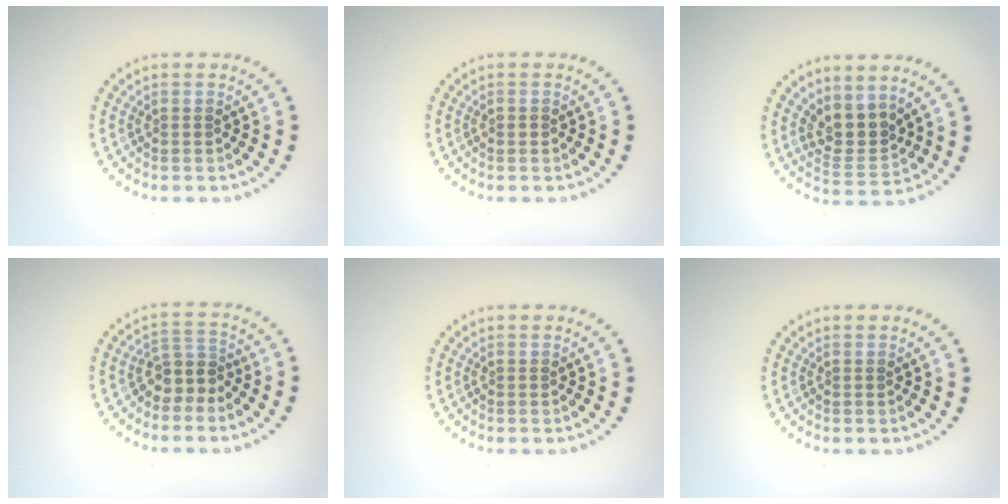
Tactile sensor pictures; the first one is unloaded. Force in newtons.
{"total": 0.8, "press": 0.8, "slide": 0.0}
{"total": 3.1, "press": 2.5, "slide": 1.9}
{"total": 2.7, "press": 2.0, "slide": 1.7}
{"total": 0.0}
{"total": 0.0}